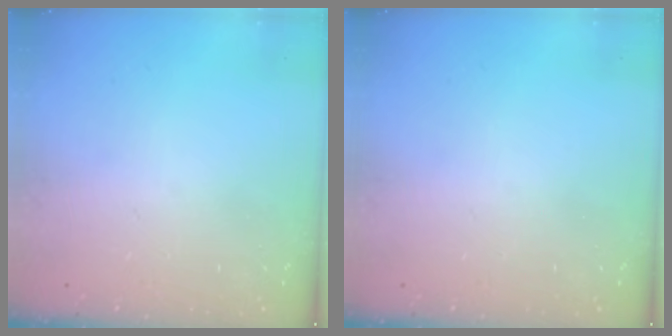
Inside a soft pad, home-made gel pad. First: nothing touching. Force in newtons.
{"total": 0.0}